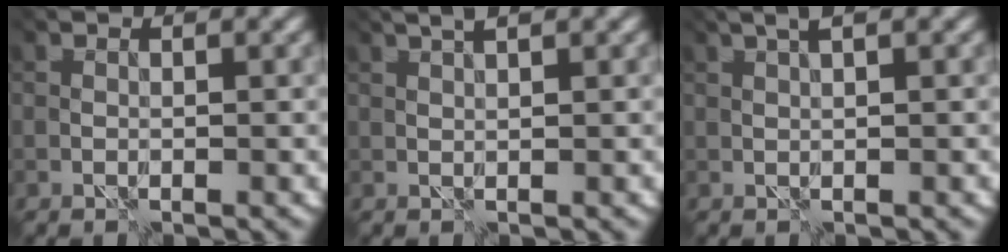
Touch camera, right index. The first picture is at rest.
{"total": 2.2, "force": [1.8, 0.1, 1.3], "torque": [-0.007, 0.022, 0.025]}
{"total": 2.0, "force": [1.3, 0.1, 1.6], "torque": [-0.003, 0.022, 0.016]}